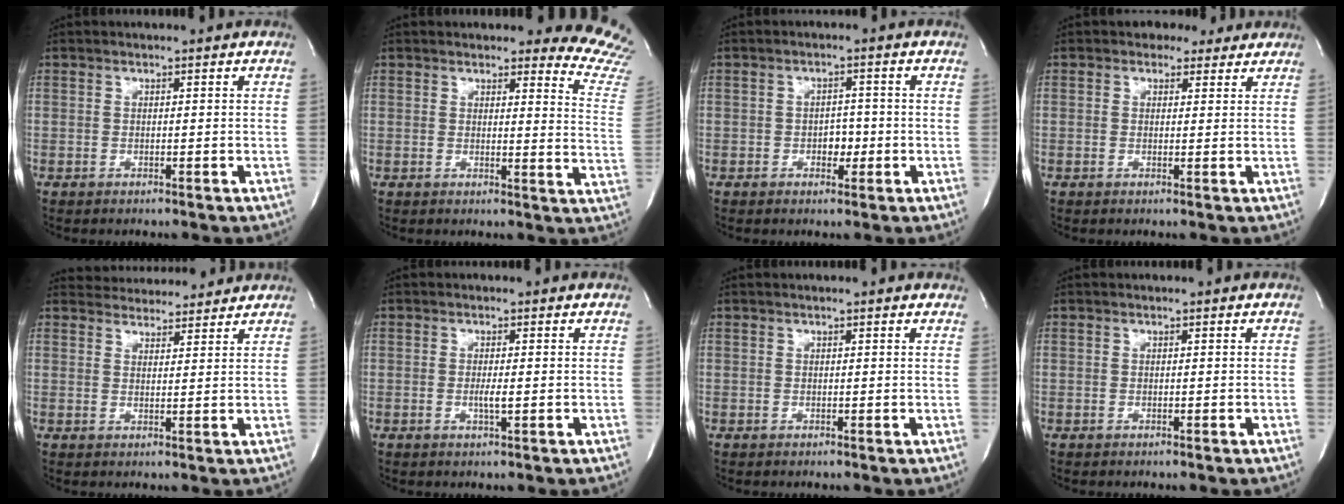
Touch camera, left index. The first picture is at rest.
{"total": 11.6, "force": [11.5, 0.8, 1.4], "torque": [0.019, -0.119, 0.081]}
{"total": 2.6, "force": [-0.9, 1.7, 1.8], "torque": [-0.021, 0.006, -0.010]}
{"total": 3.2, "force": [2.4, 2.2, 0.2], "torque": [0.003, 0.009, 0.025]}
{"total": 8.1, "force": [7.8, 1.8, 1.0], "torque": [-0.012, 0.018, 0.103]}
{"total": 1.6, "force": [-0.3, 0.1, 1.6], "torque": [-0.034, -0.003, -0.005]}
{"total": 2.2, "force": [2.0, 0.3, 1.0], "torque": [-0.011, 0.010, 0.014]}
{"total": 0.0}